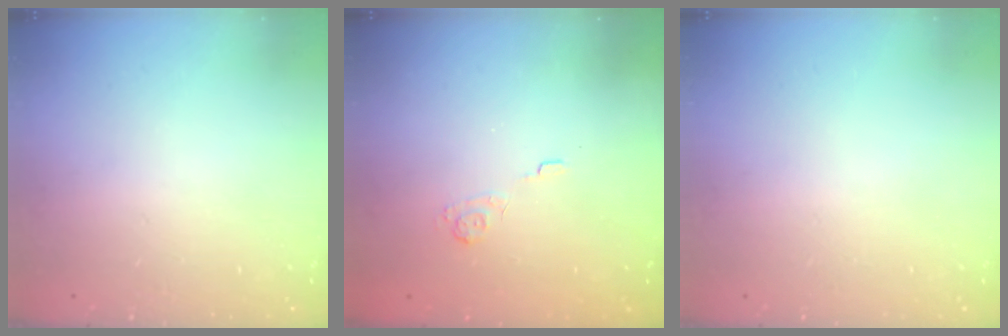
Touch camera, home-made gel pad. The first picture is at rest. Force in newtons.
{"total": 2.2, "press": 1.7, "slide": 1.4}
{"total": 0.0}